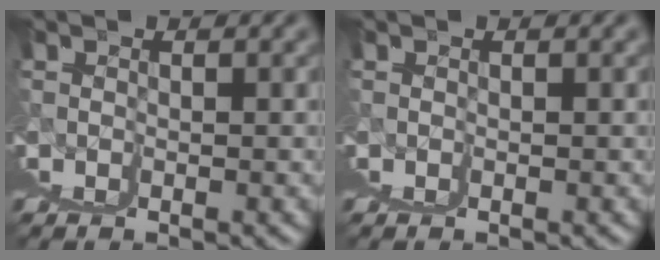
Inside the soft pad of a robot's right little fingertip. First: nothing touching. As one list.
[{"total": 0.0}]